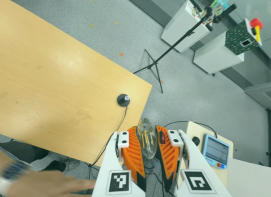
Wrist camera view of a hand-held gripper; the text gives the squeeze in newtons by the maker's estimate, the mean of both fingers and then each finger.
{"total": 21.4, "left": 25.9, "right": 16.9}